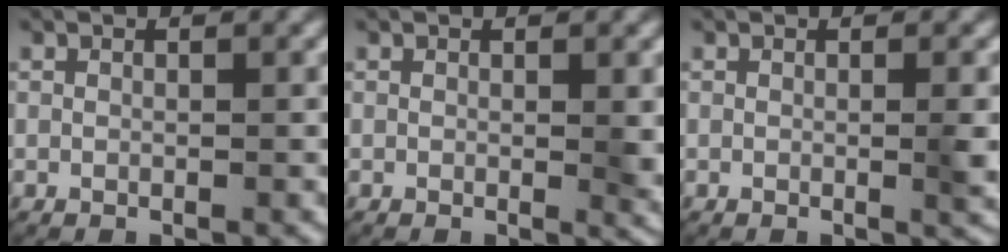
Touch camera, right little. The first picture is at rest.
{"total": 1.5, "force": [0.1, 0.2, 1.5], "torque": [-0.017, -0.004, 0.000]}
{"total": 1.5, "force": [-0.1, 0.1, 1.5], "torque": [-0.018, -0.001, -0.005]}